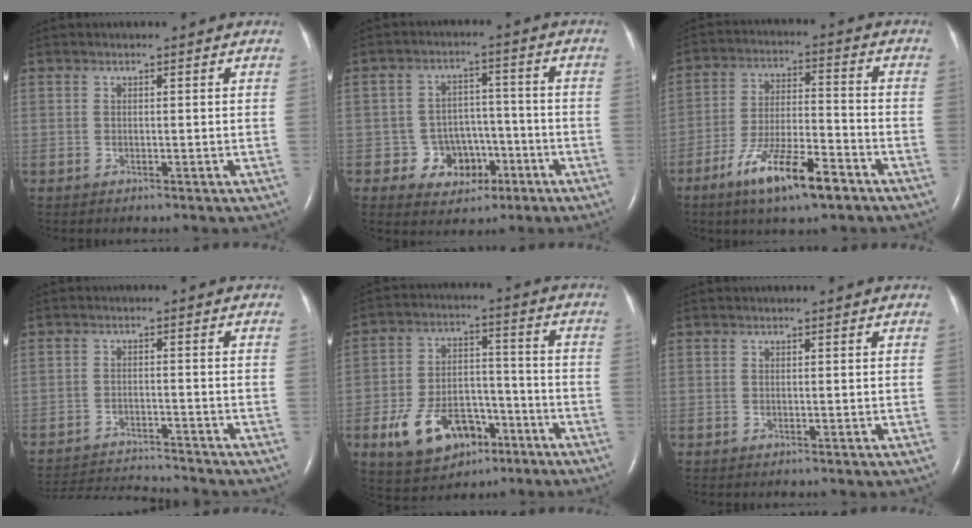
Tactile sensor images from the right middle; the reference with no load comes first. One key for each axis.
{"total": 6.5, "fx": -2.6, "fy": 5.7, "fz": 1.7, "tx": -0.012, "ty": 0.021, "tz": -0.030}
{"total": 11.6, "fx": -7.2, "fy": 2.3, "fz": 8.8, "tx": -0.160, "ty": -0.009, "tz": -0.125}
{"total": 10.8, "fx": -10.6, "fy": -0.1, "fz": 1.9, "tx": -0.036, "ty": -0.006, "tz": -0.166}
{"total": 13.1, "fx": -6.5, "fy": 7.7, "fz": 8.3, "tx": -0.155, "ty": 0.012, "tz": -0.100}
{"total": 0.0}